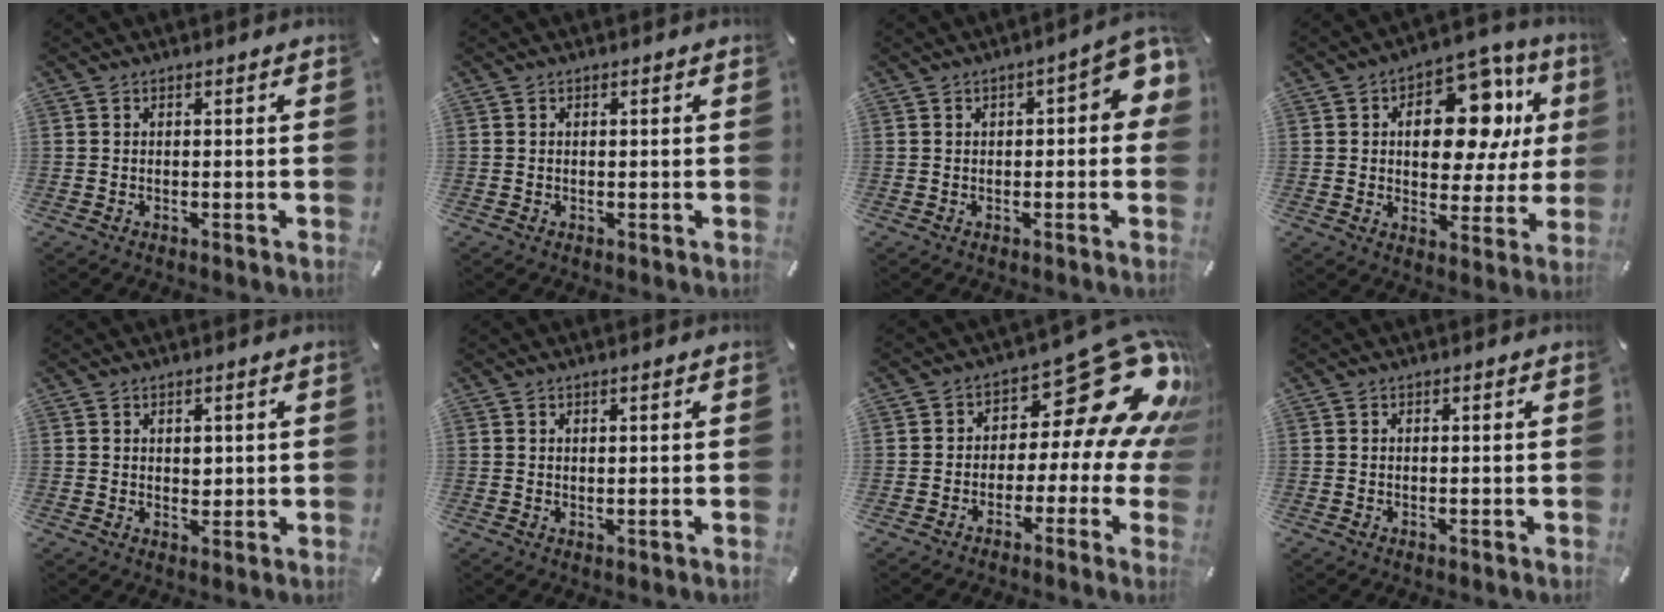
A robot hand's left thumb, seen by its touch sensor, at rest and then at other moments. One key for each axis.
{"total": 0.0}
{"total": 6.9, "fx": 0.7, "fy": 3.1, "fz": 6.1, "tx": -0.077, "ty": 0.001, "tz": 0.008}
{"total": 18.2, "fx": 5.8, "fy": 10.8, "fz": 13.4, "tx": -0.182, "ty": -0.024, "tz": 0.097}
{"total": 1.8, "fx": 0.8, "fy": 1.3, "fz": 1.0, "tx": -0.005, "ty": -0.003, "tz": 0.010}
{"total": 1.3, "fx": 0.5, "fy": -0.1, "fz": 1.2, "tx": -0.023, "ty": -0.004, "tz": 0.009}
{"total": 20.7, "fx": 9.1, "fy": 9.7, "fz": 15.9, "tx": -0.210, "ty": -0.063, "tz": 0.153}
{"total": 0.0}